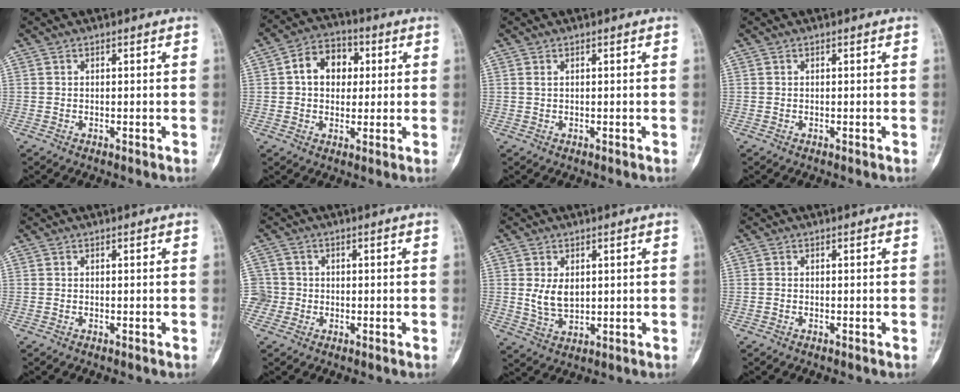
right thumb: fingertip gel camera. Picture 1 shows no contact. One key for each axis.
{"total": 9.8, "fx": 1.8, "fy": 7.3, "fz": 6.2, "tx": -0.066, "ty": 0.015, "tz": 0.023}
{"total": 0.5, "fx": 0.3, "fy": 0.2, "fz": 0.4, "tx": -0.011, "ty": 0.005, "tz": 0.008}
{"total": 0.0}
{"total": 0.0}
{"total": 3.7, "fx": -0.7, "fy": 3.7, "fz": -0.1, "tx": 0.023, "ty": 0.013, "tz": -0.018}
{"total": 5.3, "fx": 0.9, "fy": 3.5, "fz": 3.8, "tx": -0.061, "ty": -0.012, "tz": 0.026}
{"total": 0.0}